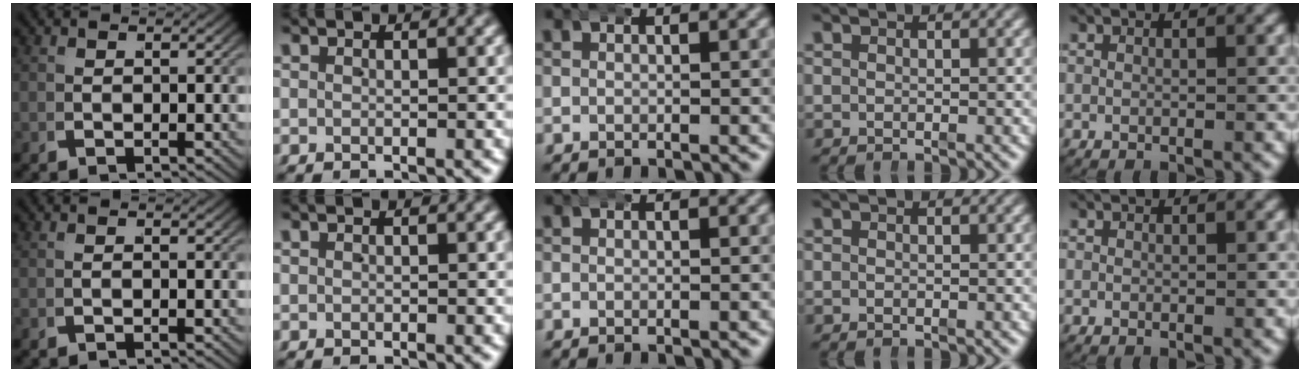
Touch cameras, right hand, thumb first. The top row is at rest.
{"thumb": {"total": 0.7, "force": [-0.2, -0.6, -0.2], "torque": [0.009, 0.006, -0.007]}}